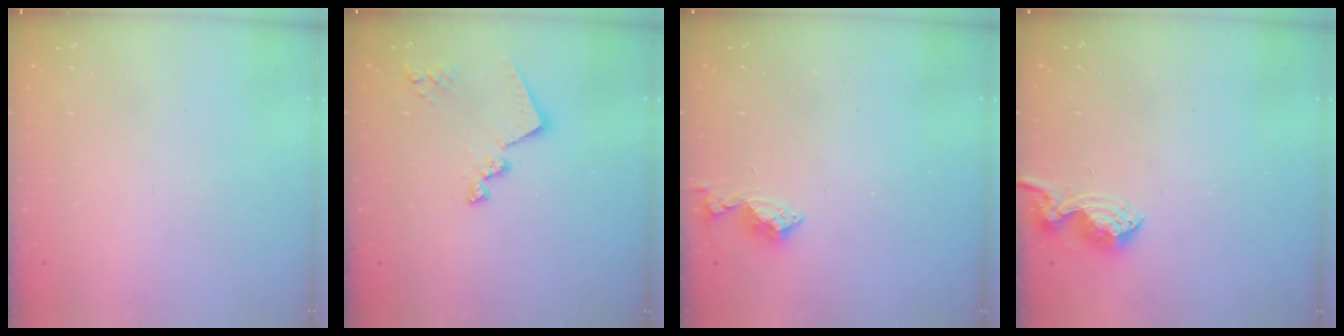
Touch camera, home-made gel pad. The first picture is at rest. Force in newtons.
{"total": 13.6, "press": 13.6, "slide": 1.0}
{"total": 8.5, "press": 8.5, "slide": 0.6}
{"total": 7.1, "press": 7.0, "slide": 0.7}